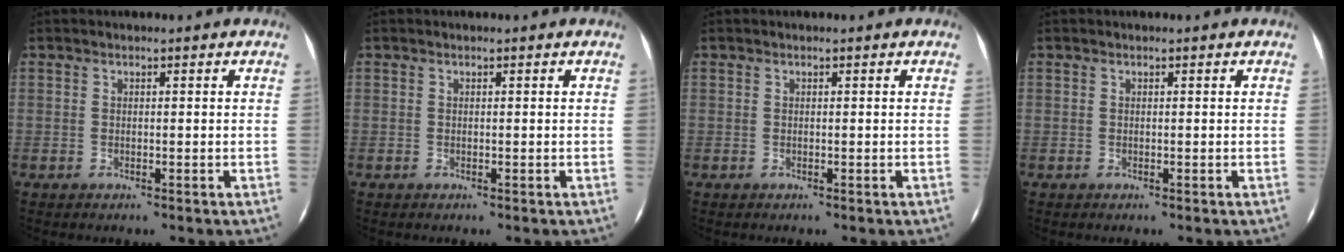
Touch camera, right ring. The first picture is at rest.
{"total": 0.0}
{"total": 0.0}
{"total": 0.0}